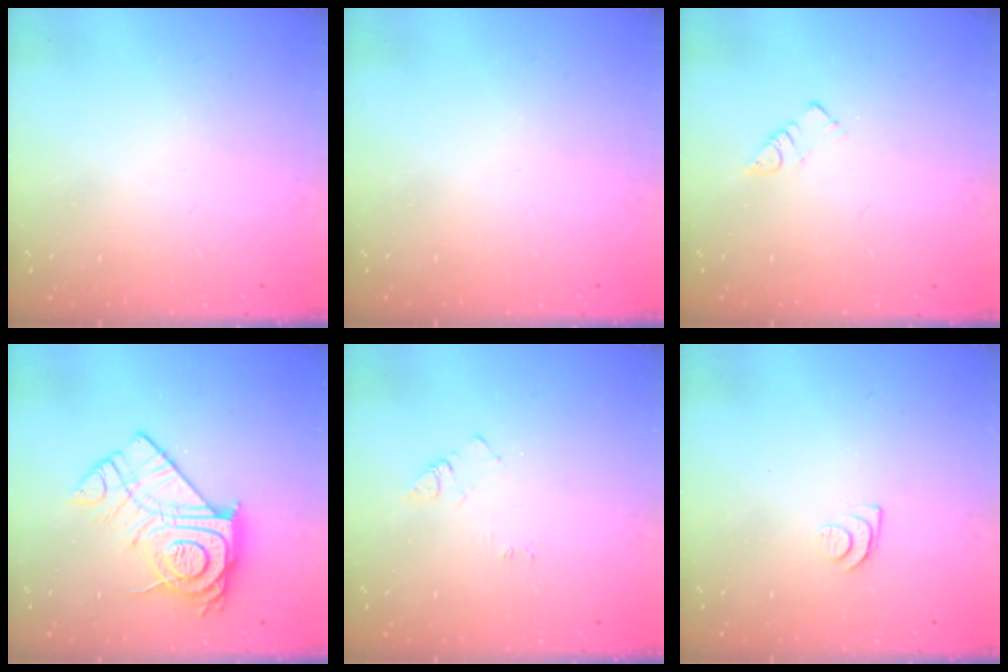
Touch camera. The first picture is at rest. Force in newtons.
{"total": 0.0}
{"total": 2.8, "press": 2.8, "slide": 0.2}
{"total": 16.3, "press": 16.2, "slide": 1.2}
{"total": 4.2, "press": 4.2, "slide": 0.6}
{"total": 4.8, "press": 4.7, "slide": 0.6}